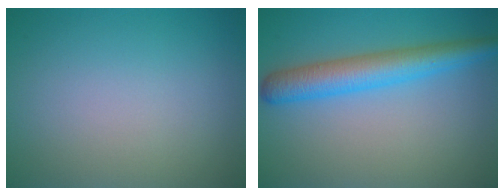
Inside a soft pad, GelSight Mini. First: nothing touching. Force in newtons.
{"total": 5.0, "press": 5.0, "slide": 0.2}